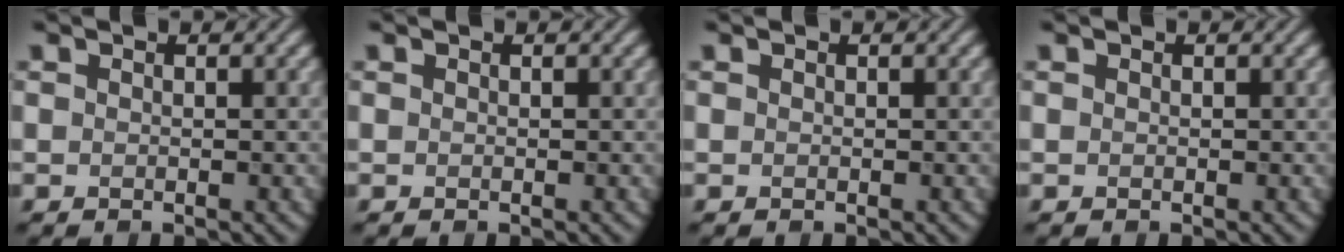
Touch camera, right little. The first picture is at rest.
{"total": 0.0}
{"total": 0.0}
{"total": 0.0}